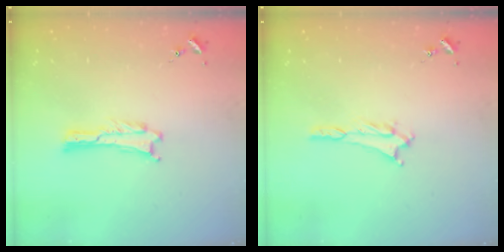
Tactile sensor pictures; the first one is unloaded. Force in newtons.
{"total": 1.3, "press": 1.3, "slide": 0.2}